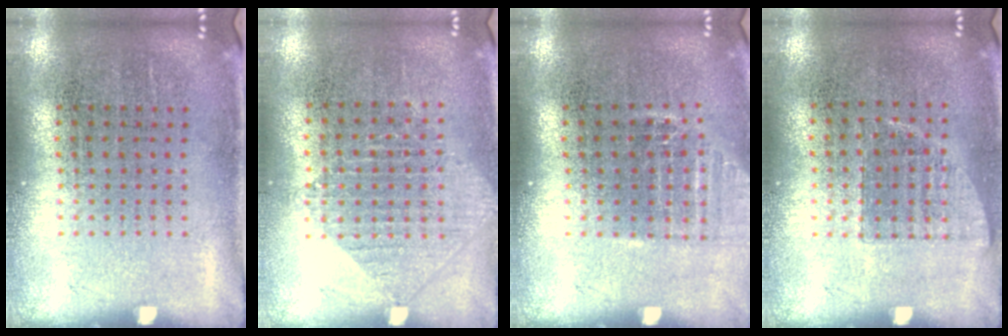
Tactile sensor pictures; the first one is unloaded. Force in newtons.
{"total": 0.9, "press": 0.9, "slide": 0.2}
{"total": 1.0, "press": 0.9, "slide": 0.5}
{"total": 0.7, "press": 0.7, "slide": 0.3}